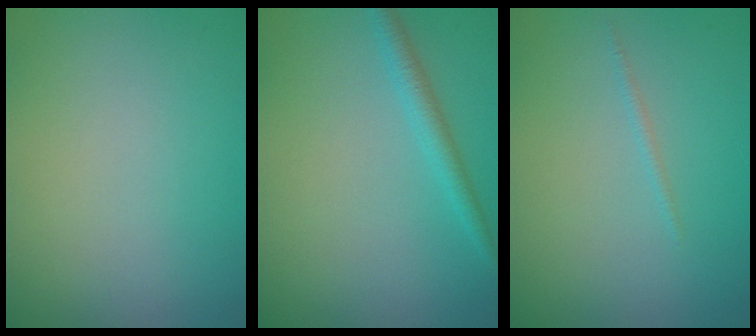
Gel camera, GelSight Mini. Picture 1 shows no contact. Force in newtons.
{"total": 2.0, "press": 2.0, "slide": 0.1}
{"total": 0.6, "press": 0.6, "slide": 0.1}